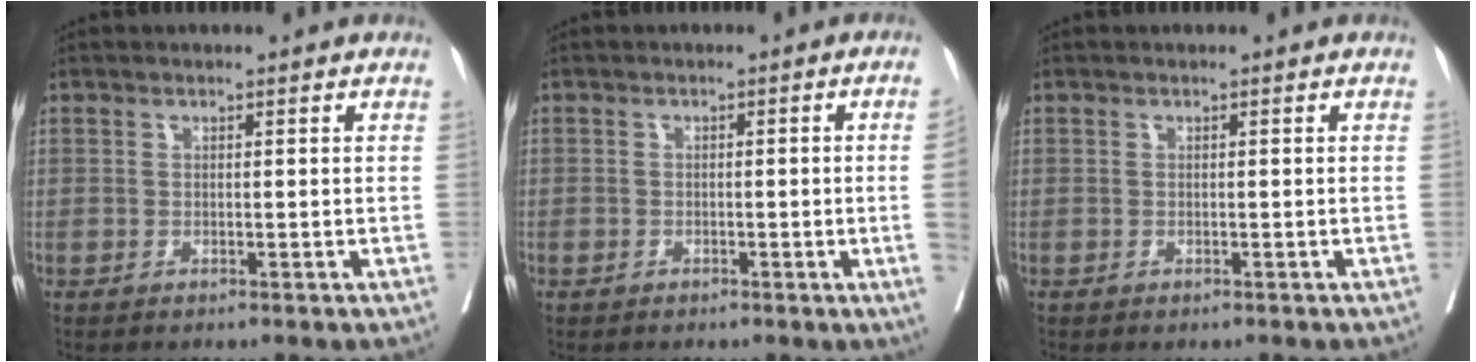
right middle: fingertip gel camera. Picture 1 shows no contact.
{"total": 3.0, "force": [-0.7, -0.6, 2.9], "torque": [-0.038, 0.002, -0.009]}
{"total": 0.0}